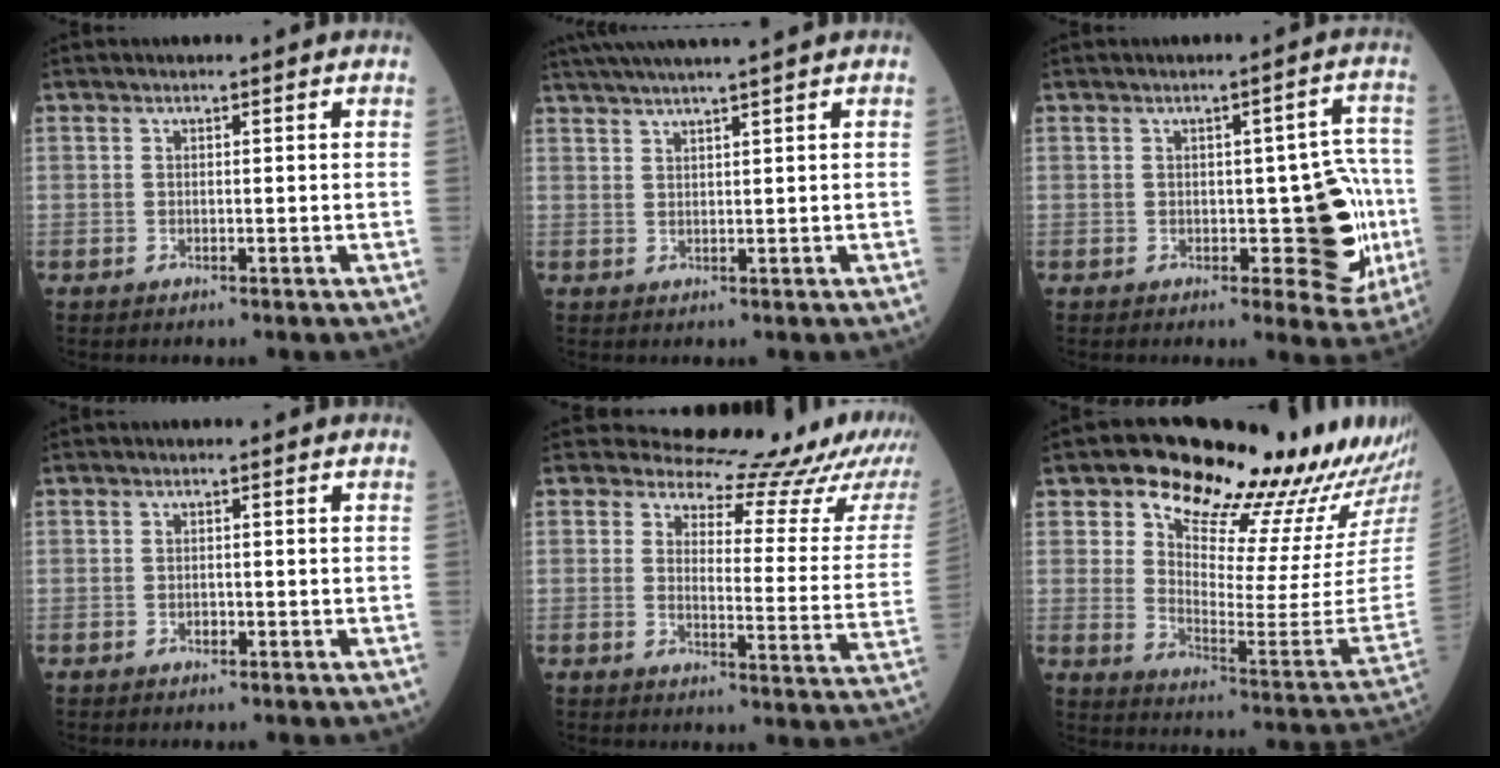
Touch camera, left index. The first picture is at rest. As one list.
[{"total": 10.5, "force": [8.9, -0.8, 5.4], "torque": [-0.089, 0.028, 0.134]}, {"total": 9.3, "force": [-1.6, 4.0, 8.2], "torque": [-0.080, 0.017, -0.007]}, {"total": 0.7, "force": [-0.4, 0.4, 0.4], "torque": [-0.007, 0.002, -0.003]}, {"total": 17.2, "force": [16.4, 2.6, 4.5], "torque": [-0.046, -0.104, 0.165]}, {"total": 21.6, "force": [18.7, 4.2, 10.1], "torque": [-0.149, -0.084, 0.245]}]